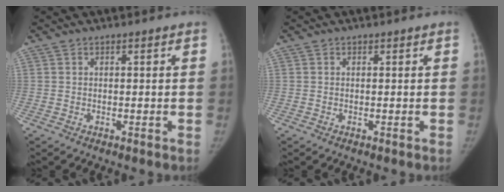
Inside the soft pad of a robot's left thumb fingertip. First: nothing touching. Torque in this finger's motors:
{"motor_torque": [0.07, 0.00, 0.26, -0.26, 0.00]}